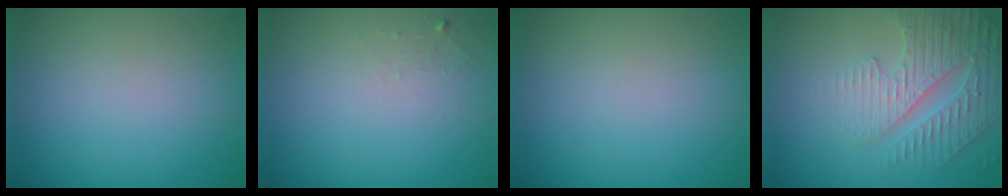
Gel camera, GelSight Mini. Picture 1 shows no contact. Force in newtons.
{"total": 1.0, "press": 1.0, "slide": 0.1}
{"total": 0.0}
{"total": 4.6, "press": 4.1, "slide": 2.0}